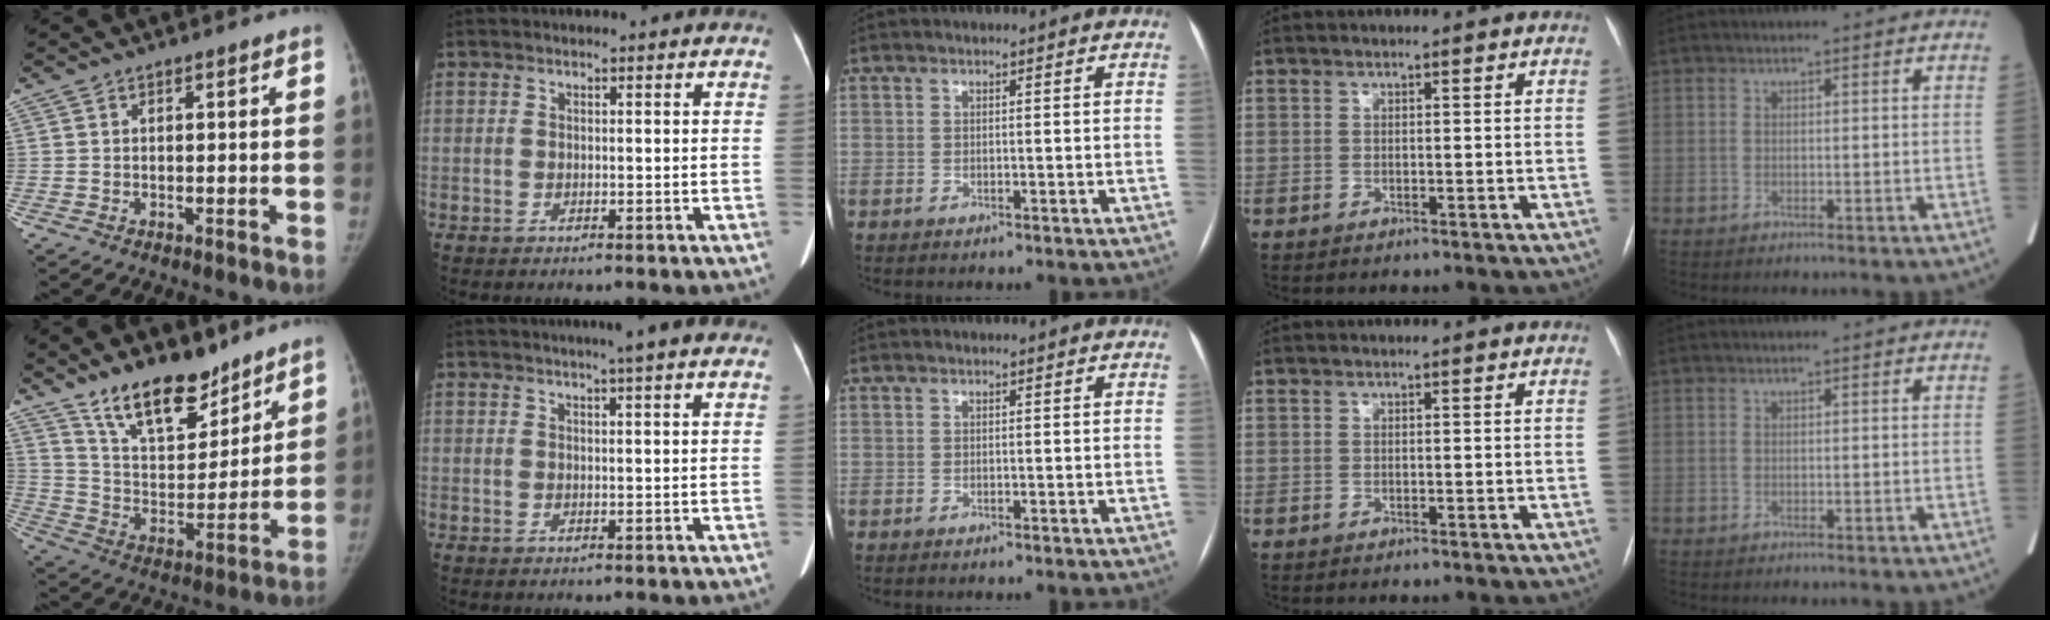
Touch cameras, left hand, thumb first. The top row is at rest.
{"thumb": {"total": 16.2, "force": [12.3, 6.7, 8.0], "torque": [-0.086, -0.084, 0.220]}, "index": {"total": 4.3, "force": [3.3, -0.3, 2.8], "torque": [-0.038, 0.016, 0.043]}}